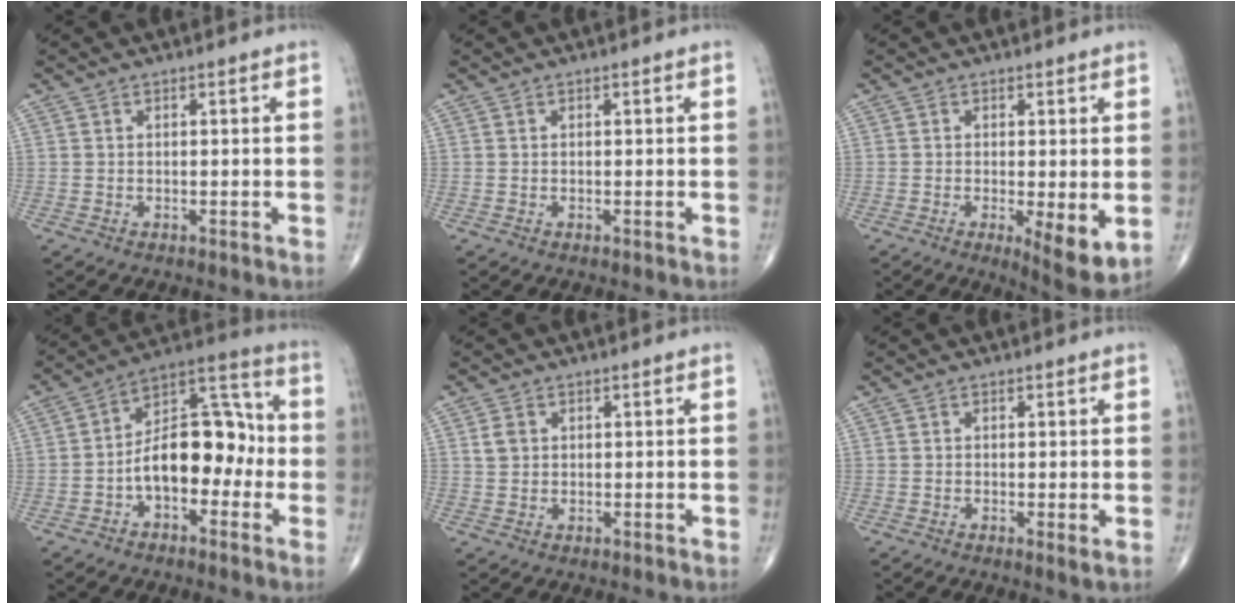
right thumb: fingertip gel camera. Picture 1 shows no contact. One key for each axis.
{"total": 0.0}
{"total": 7.0, "fx": -1.2, "fy": 1.9, "fz": 6.6, "tx": -0.101, "ty": -0.023, "tz": -0.019}
{"total": 14.5, "fx": -2.8, "fy": 8.4, "fz": 11.5, "tx": -0.156, "ty": 0.050, "tz": -0.055}
{"total": 2.4, "fx": 0.7, "fy": 1.9, "fz": 1.2, "tx": -0.018, "ty": 0.001, "tz": 0.016}
{"total": 1.4, "fx": -0.2, "fy": 0.2, "fz": 1.4, "tx": -0.029, "ty": -0.008, "tz": -0.006}